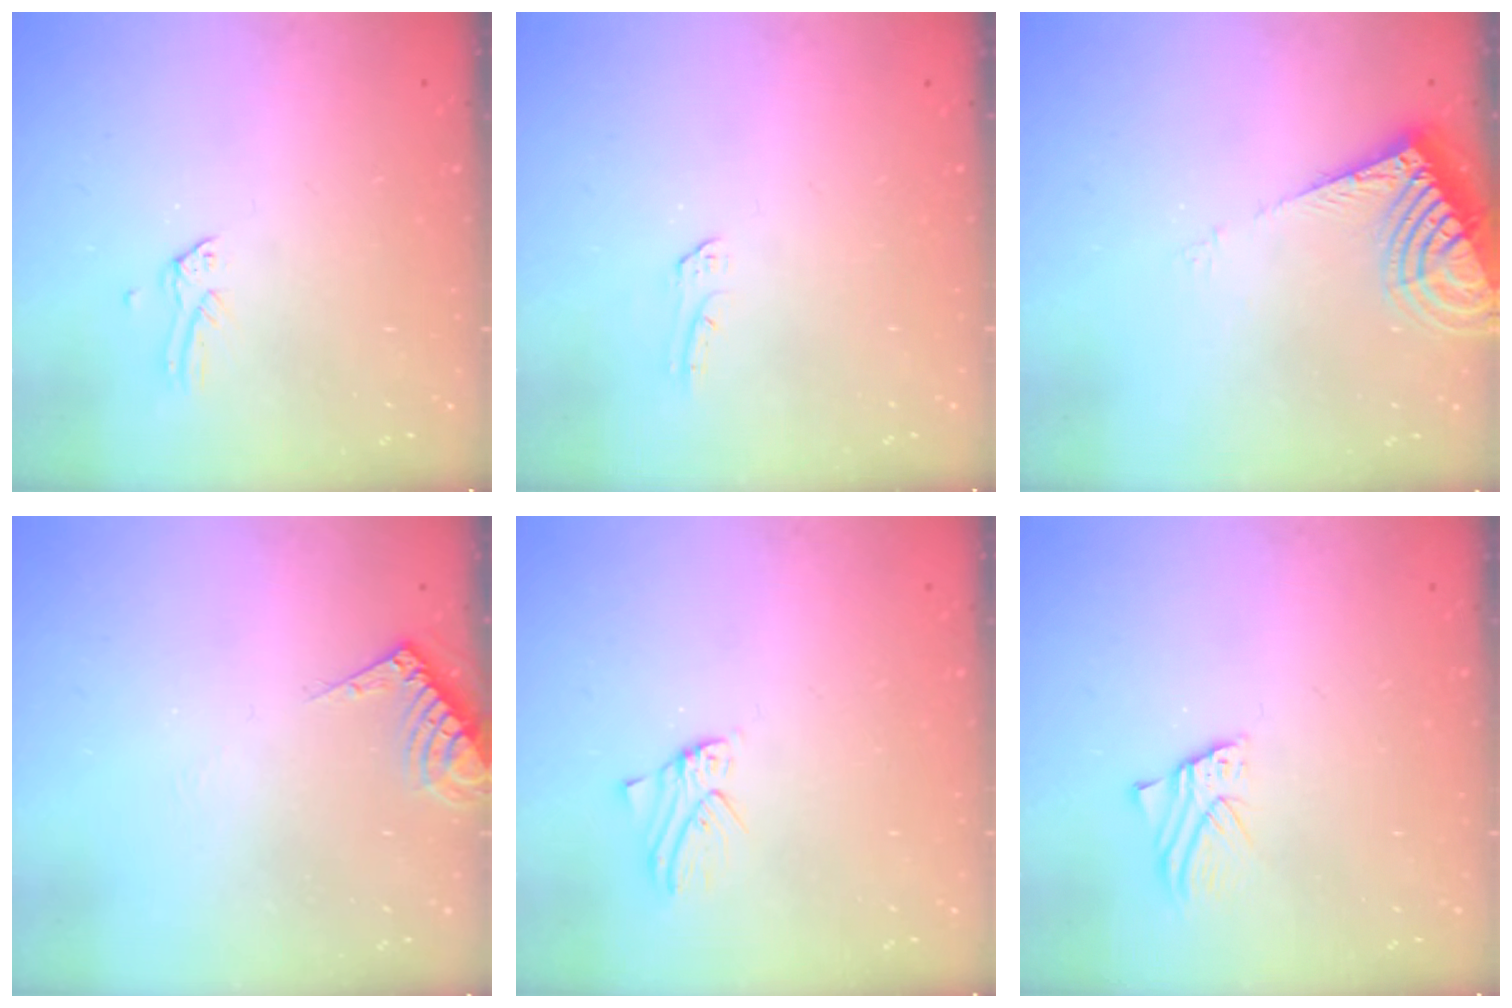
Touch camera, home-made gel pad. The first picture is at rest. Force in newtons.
{"total": 3.2, "press": 3.2, "slide": 0.4}
{"total": 10.0, "press": 9.9, "slide": 1.3}
{"total": 5.6, "press": 5.5, "slide": 0.7}
{"total": 2.1, "press": 2.1, "slide": 0.2}
{"total": 1.5, "press": 1.5, "slide": 0.1}